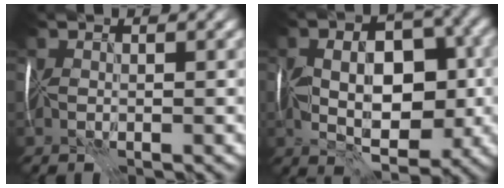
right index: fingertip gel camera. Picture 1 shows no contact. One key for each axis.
{"total": 8.9, "fx": -0.6, "fy": 4.8, "fz": 7.4, "tx": -0.112, "ty": 0.005, "tz": -0.010}